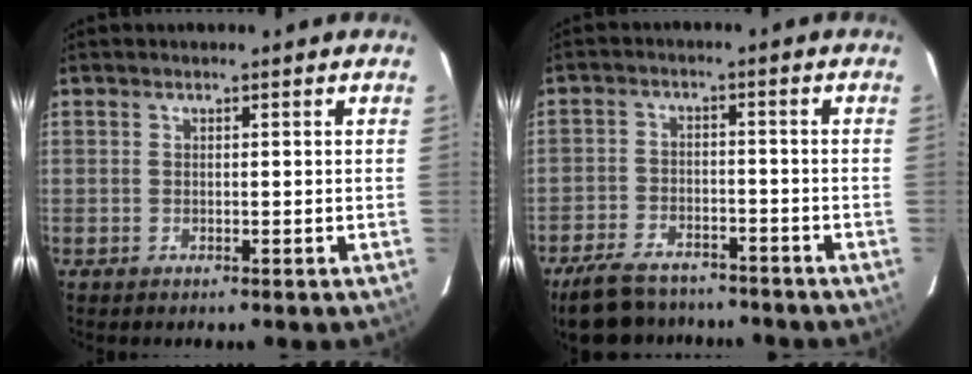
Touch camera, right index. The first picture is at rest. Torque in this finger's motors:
{"motor_torque": [0.84, -0.92, 0.09, 0.00]}